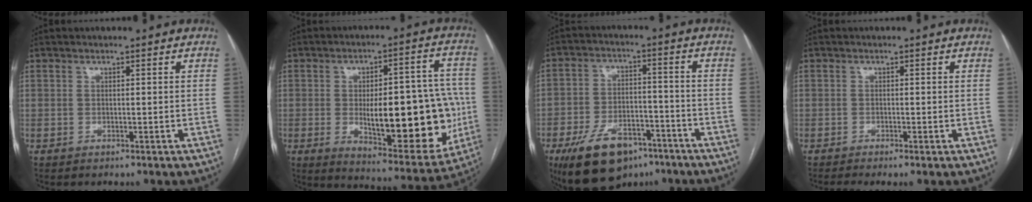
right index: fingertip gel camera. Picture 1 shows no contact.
{"total": 21.6, "force": [-2.9, 7.5, 20.1], "torque": [-0.247, 0.011, -0.016]}
{"total": 13.1, "force": [-8.6, 6.6, 7.4], "torque": [-0.136, 0.004, -0.140]}
{"total": 1.9, "force": [-1.2, 0.0, 1.4], "torque": [-0.025, -0.004, -0.023]}